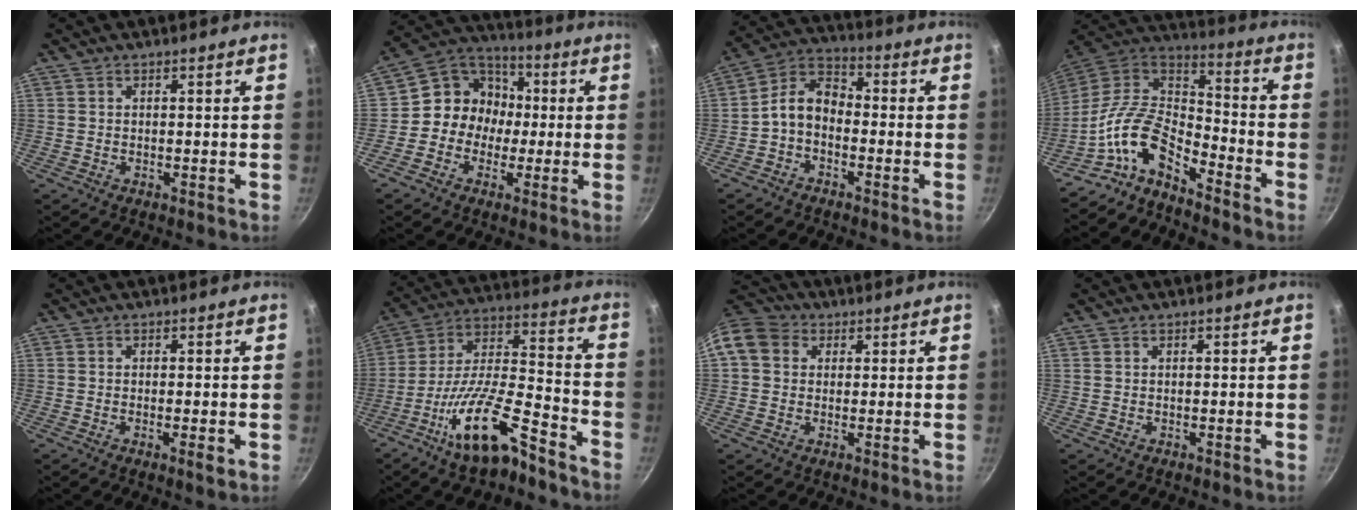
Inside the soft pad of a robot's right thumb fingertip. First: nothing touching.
{"total": 11.2, "force": [-0.8, 10.1, 4.8], "torque": [-0.028, 0.035, -0.034]}
{"total": 7.5, "force": [-2.2, 5.1, 5.0], "torque": [-0.080, 0.045, -0.060]}
{"total": 13.0, "force": [-8.8, 6.0, 7.6], "torque": [-0.131, 0.081, -0.201]}
{"total": 2.0, "force": [-0.6, 0.3, 1.9], "torque": [-0.039, -0.003, -0.014]}
{"total": 17.7, "force": [-11.0, 5.4, 12.7], "torque": [-0.214, 0.074, -0.203]}
{"total": 9.8, "force": [2.3, 8.2, 4.9], "torque": [-0.080, 0.020, 0.023]}
{"total": 0.0}